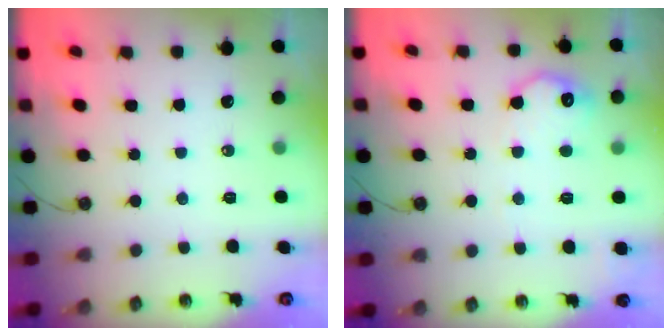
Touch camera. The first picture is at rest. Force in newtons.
{"total": 10.4, "press": 10.4, "slide": 0.4}